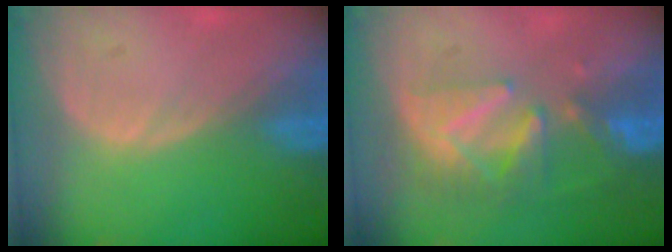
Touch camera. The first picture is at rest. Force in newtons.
{"total": 8.2, "press": 7.4, "slide": 3.6}